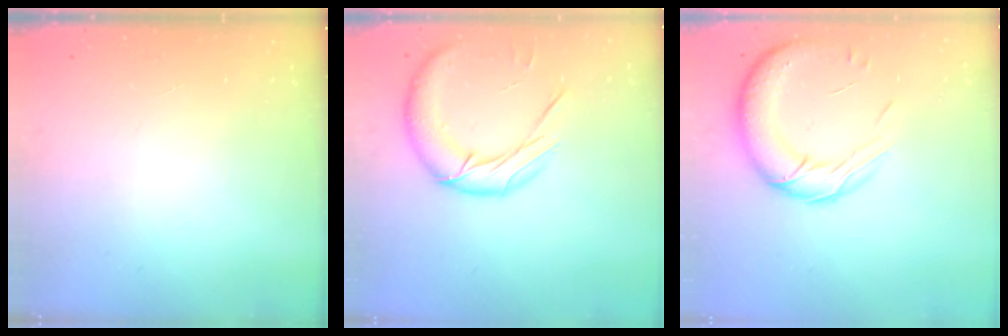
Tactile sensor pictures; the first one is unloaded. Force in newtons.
{"total": 15.6, "press": 15.4, "slide": 2.7}
{"total": 16.4, "press": 15.8, "slide": 4.5}